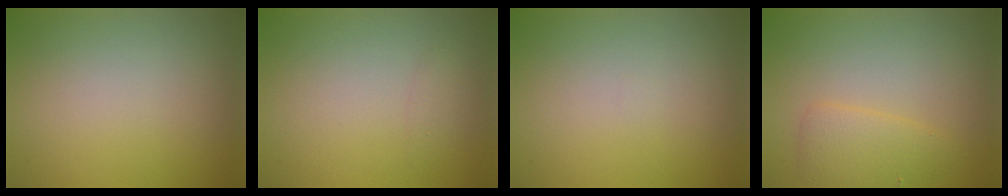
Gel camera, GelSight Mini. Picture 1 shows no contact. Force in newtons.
{"total": 0.7, "press": 0.7, "slide": 0.0}
{"total": 0.0}
{"total": 2.6, "press": 2.6, "slide": 0.1}